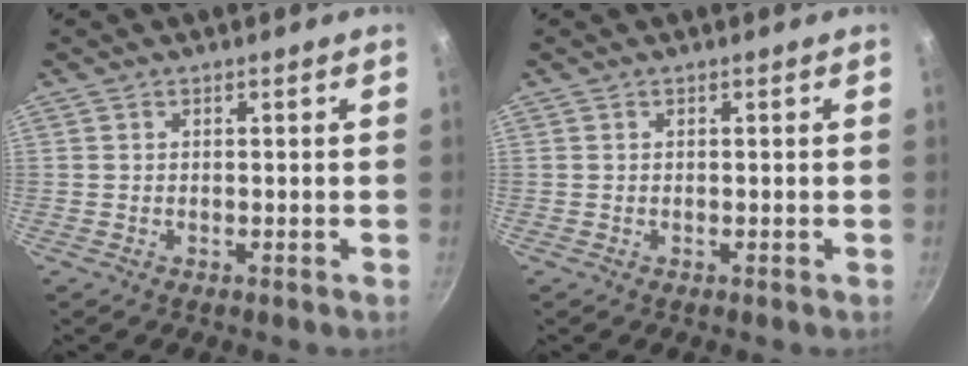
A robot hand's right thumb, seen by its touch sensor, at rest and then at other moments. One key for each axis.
{"total": 0.0}